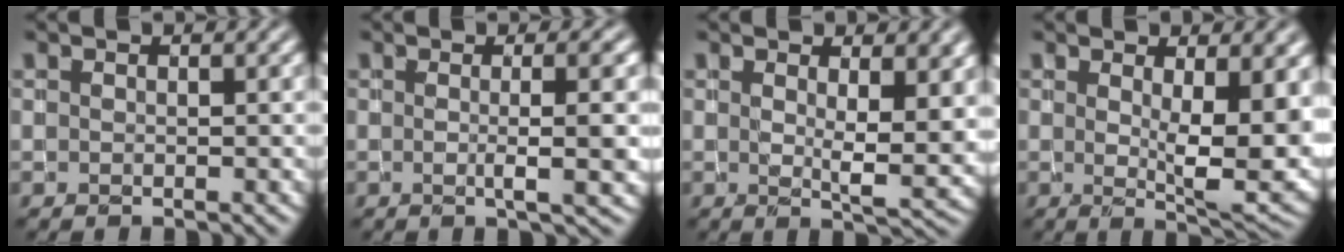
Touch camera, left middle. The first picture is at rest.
{"total": 5.1, "force": [0.0, 1.3, 4.9], "torque": [-0.055, 0.009, -0.008]}
{"total": 5.6, "force": [1.9, 1.8, 5.0], "torque": [-0.068, -0.014, 0.035]}
{"total": 8.8, "force": [0.9, 2.6, 8.4], "torque": [-0.118, -0.016, 0.021]}